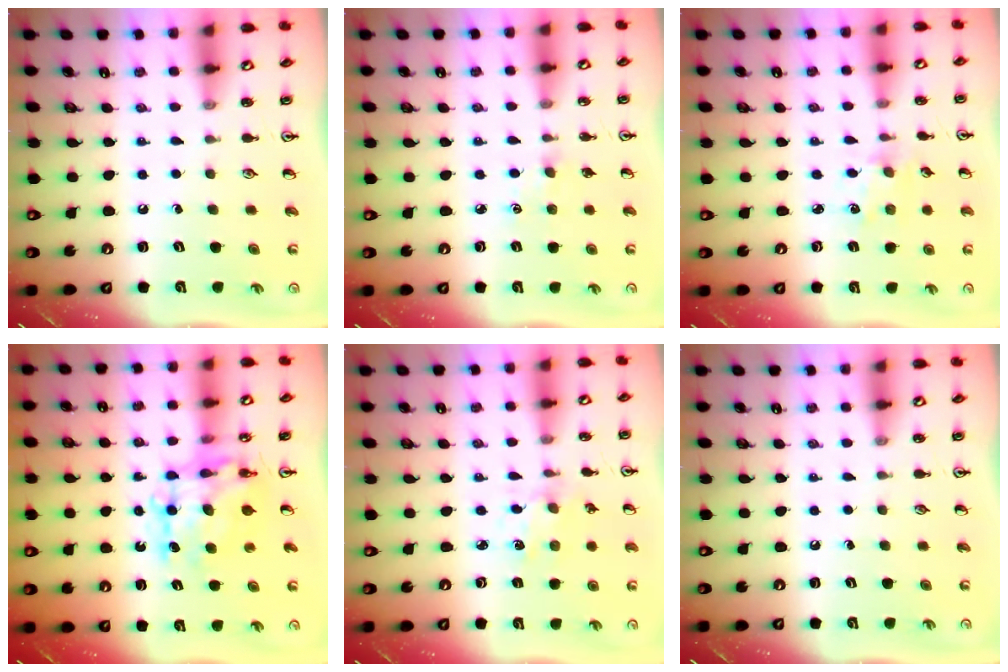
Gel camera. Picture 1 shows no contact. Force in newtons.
{"total": 2.2, "press": 2.2, "slide": 0.4}
{"total": 2.1, "press": 2.0, "slide": 0.3}
{"total": 10.4, "press": 10.3, "slide": 0.8}
{"total": 1.4, "press": 1.4, "slide": 0.3}
{"total": 0.0}